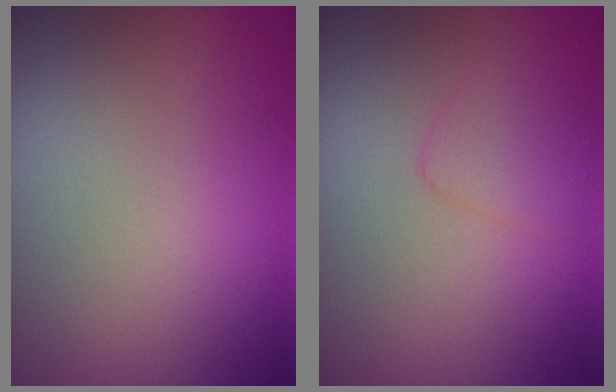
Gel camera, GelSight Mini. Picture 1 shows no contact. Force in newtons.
{"total": 1.7, "press": 1.7, "slide": 0.2}